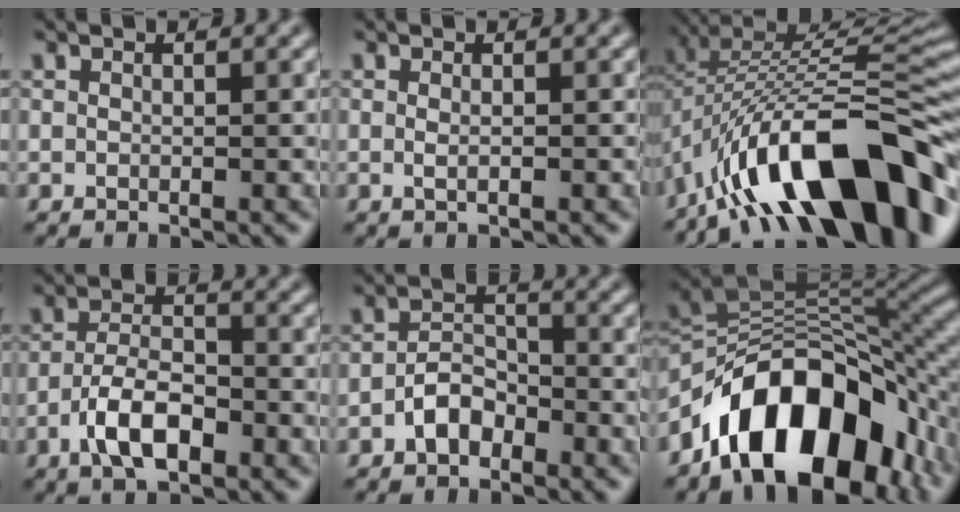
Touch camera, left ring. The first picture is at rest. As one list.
[{"total": 0.8, "force": [0.0, 0.2, 0.8], "torque": [-0.014, -0.002, -0.001]}, {"total": 15.1, "force": [-7.9, 5.8, 11.5], "torque": [-0.178, 0.023, -0.140]}, {"total": 4.9, "force": [-2.4, 2.1, 3.8], "torque": [-0.070, 0.004, -0.047]}, {"total": 2.8, "force": [-1.7, 1.7, 1.5], "torque": [-0.026, 0.012, -0.034]}, {"total": 14.5, "force": [-7.5, 7.6, 9.8], "torque": [-0.136, 0.010, -0.137]}]